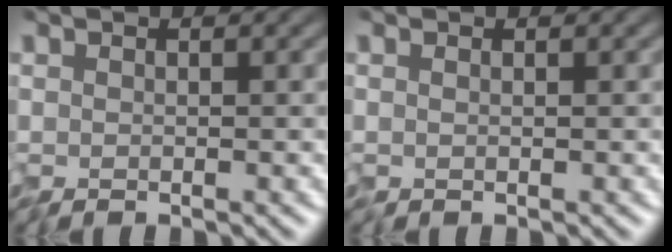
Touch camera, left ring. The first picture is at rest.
{"total": 0.0}